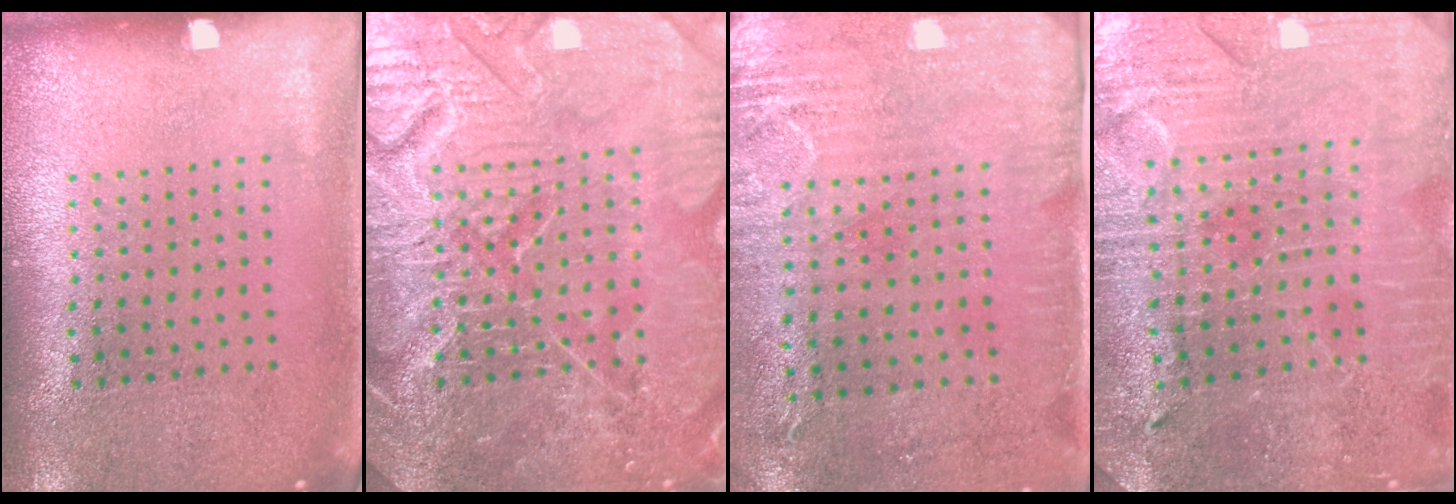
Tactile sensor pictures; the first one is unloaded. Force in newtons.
{"total": 7.8, "press": 7.7, "slide": 0.9}
{"total": 2.9, "press": 2.4, "slide": 1.6}
{"total": 3.3, "press": 3.2, "slide": 0.5}